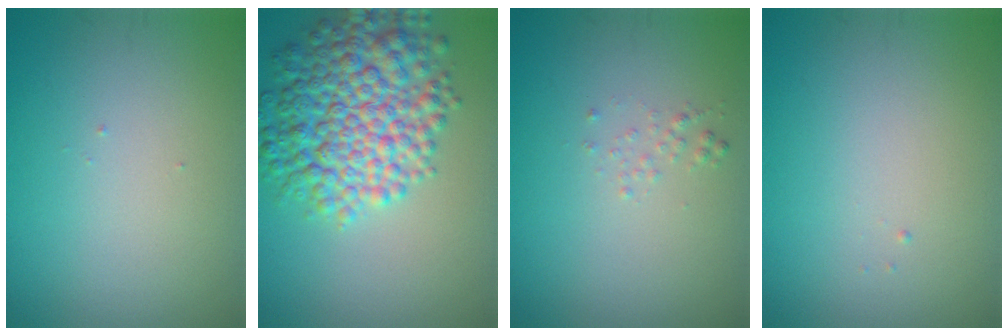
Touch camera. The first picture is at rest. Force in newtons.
{"total": 8.7, "press": 8.7, "slide": 0.1}
{"total": 0.8, "press": 0.8, "slide": 0.1}
{"total": 0.0}